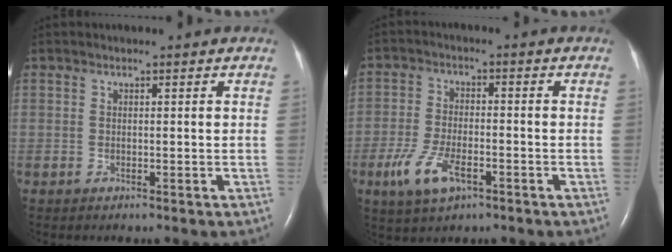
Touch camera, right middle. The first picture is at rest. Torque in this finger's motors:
{"motor_torque": [0.65, -0.38, 0.18, 0.06]}